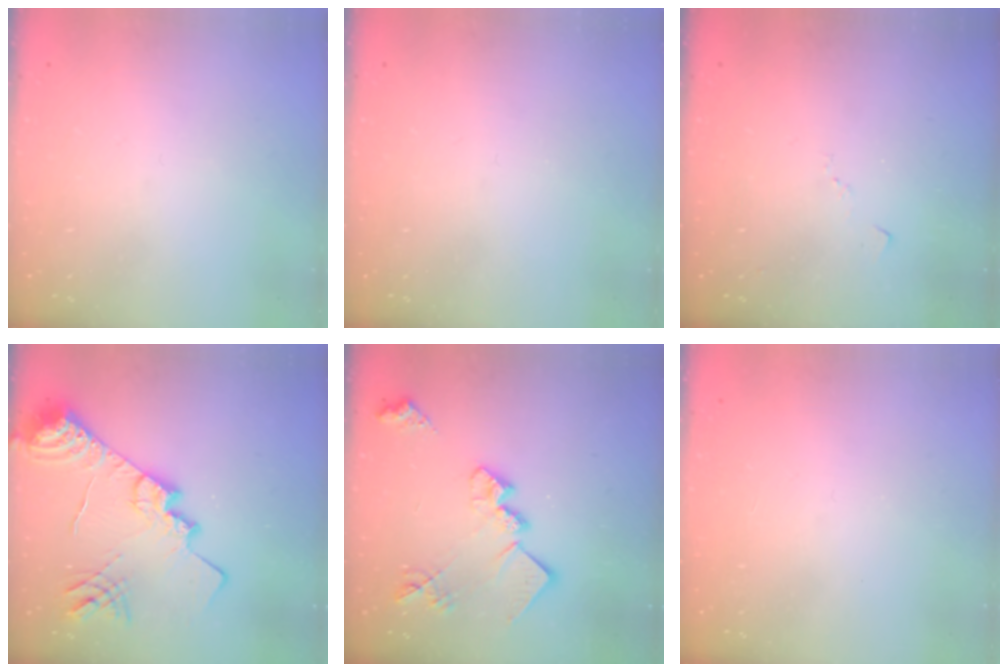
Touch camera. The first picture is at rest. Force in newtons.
{"total": 0.0}
{"total": 6.3, "press": 6.2, "slide": 0.6}
{"total": 19.2, "press": 19.1, "slide": 1.6}
{"total": 18.1, "press": 18.1, "slide": 1.4}
{"total": 1.1, "press": 1.1, "slide": 0.1}